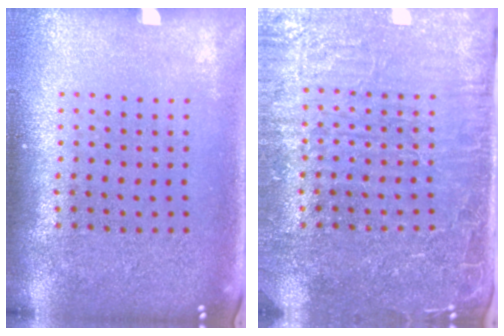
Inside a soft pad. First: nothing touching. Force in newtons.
{"total": 4.4, "press": 4.0, "slide": 1.9}